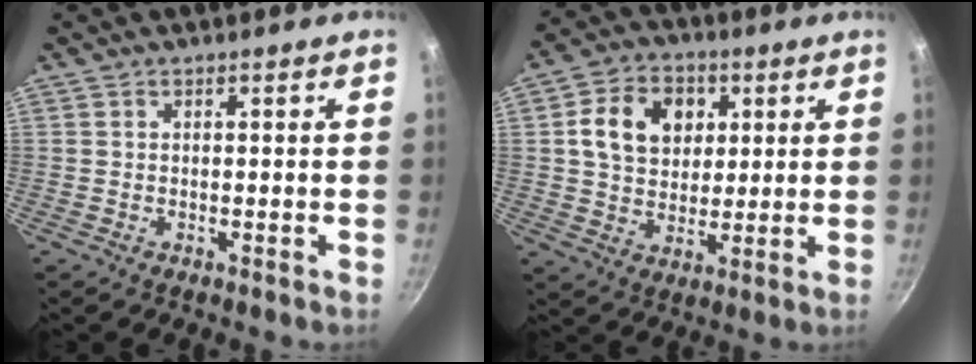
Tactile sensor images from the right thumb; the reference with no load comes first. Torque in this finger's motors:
{"motor_torque": [-0.65, 0.92, 0.15, -0.13, 0.20]}